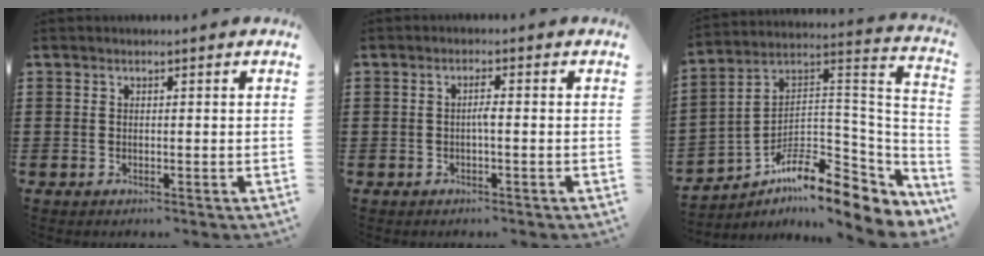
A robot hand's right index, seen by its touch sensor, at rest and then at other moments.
{"total": 1.9, "force": [-0.4, 0.1, 1.8], "torque": [-0.036, 0.001, -0.009]}
{"total": 9.4, "force": [-6.8, 3.8, 5.4], "torque": [-0.100, -0.001, -0.129]}